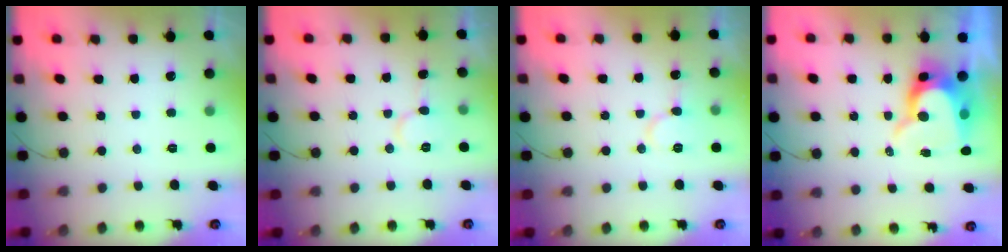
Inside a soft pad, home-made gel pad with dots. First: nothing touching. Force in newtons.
{"total": 6.4, "press": 6.4, "slide": 0.5}
{"total": 8.4, "press": 8.4, "slide": 0.9}
{"total": 10.5, "press": 10.5, "slide": 1.0}